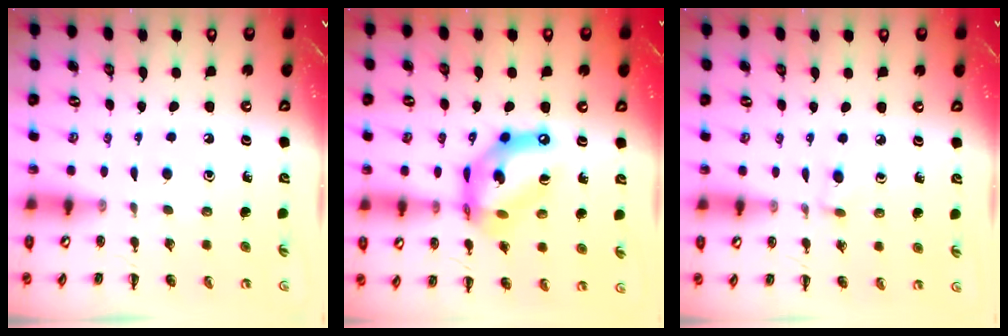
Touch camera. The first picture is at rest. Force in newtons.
{"total": 13.6, "press": 13.1, "slide": 3.6}
{"total": 3.5, "press": 3.3, "slide": 1.3}